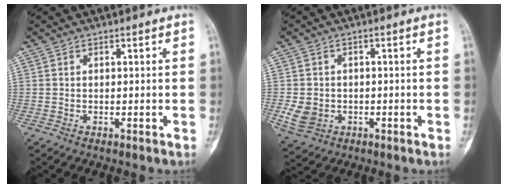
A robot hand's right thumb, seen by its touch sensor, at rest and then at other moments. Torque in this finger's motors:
{"motor_torque": [-0.27, 0.36, 0.06, -0.33, -0.01]}